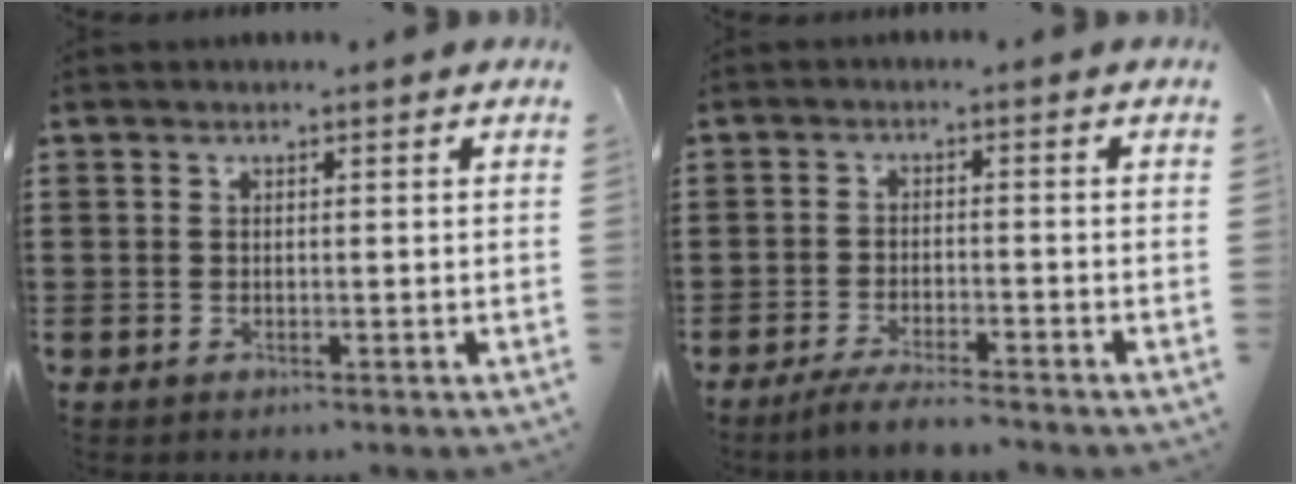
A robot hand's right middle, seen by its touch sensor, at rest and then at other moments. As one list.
[{"total": 3.5, "force": [-3.2, 0.0, 1.2], "torque": [-0.028, -0.005, -0.065]}]